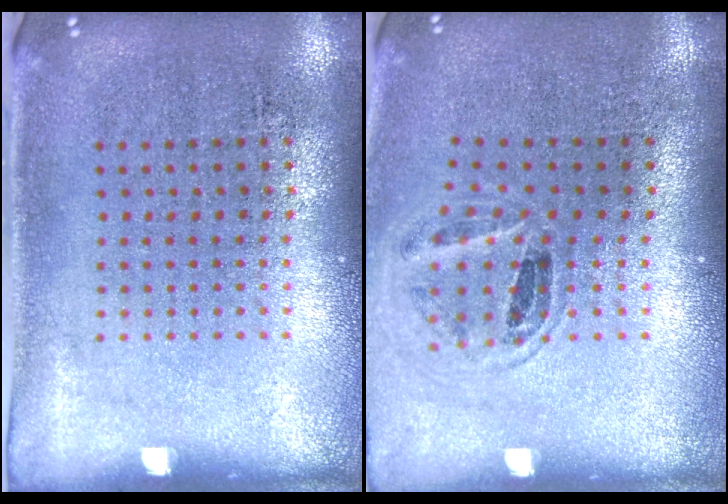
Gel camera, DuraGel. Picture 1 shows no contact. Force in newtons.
{"total": 0.9, "press": 0.9, "slide": 0.2}